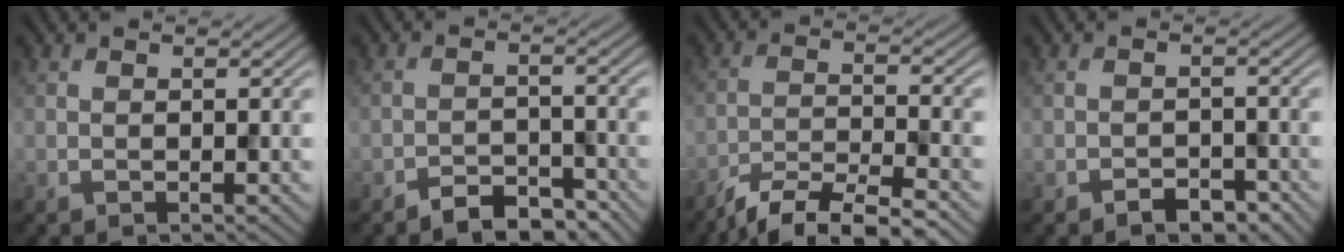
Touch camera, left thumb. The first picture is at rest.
{"total": 4.3, "force": [-3.7, 1.5, 1.7], "torque": [-0.025, 0.003, -0.064]}
{"total": 8.5, "force": [-7.0, 1.7, 4.4], "torque": [-0.080, -0.003, -0.127]}
{"total": 2.3, "force": [-1.7, 1.1, 1.0], "torque": [-0.012, 0.003, -0.031]}